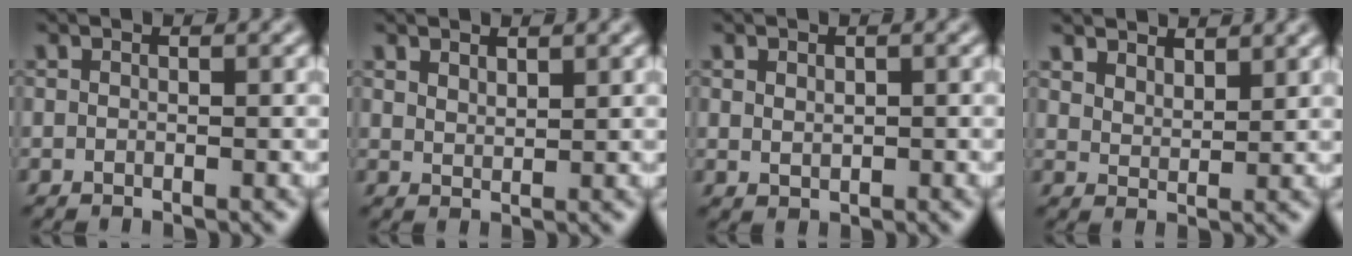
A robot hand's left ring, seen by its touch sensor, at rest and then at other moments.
{"total": 1.3, "force": [1.1, 0.5, 0.5], "torque": [-0.015, -0.002, 0.023]}
{"total": 1.0, "force": [0.3, 0.8, 0.6], "torque": [-0.011, -0.004, 0.010]}
{"total": 3.6, "force": [3.2, 1.2, 1.0], "torque": [-0.026, -0.004, 0.059]}